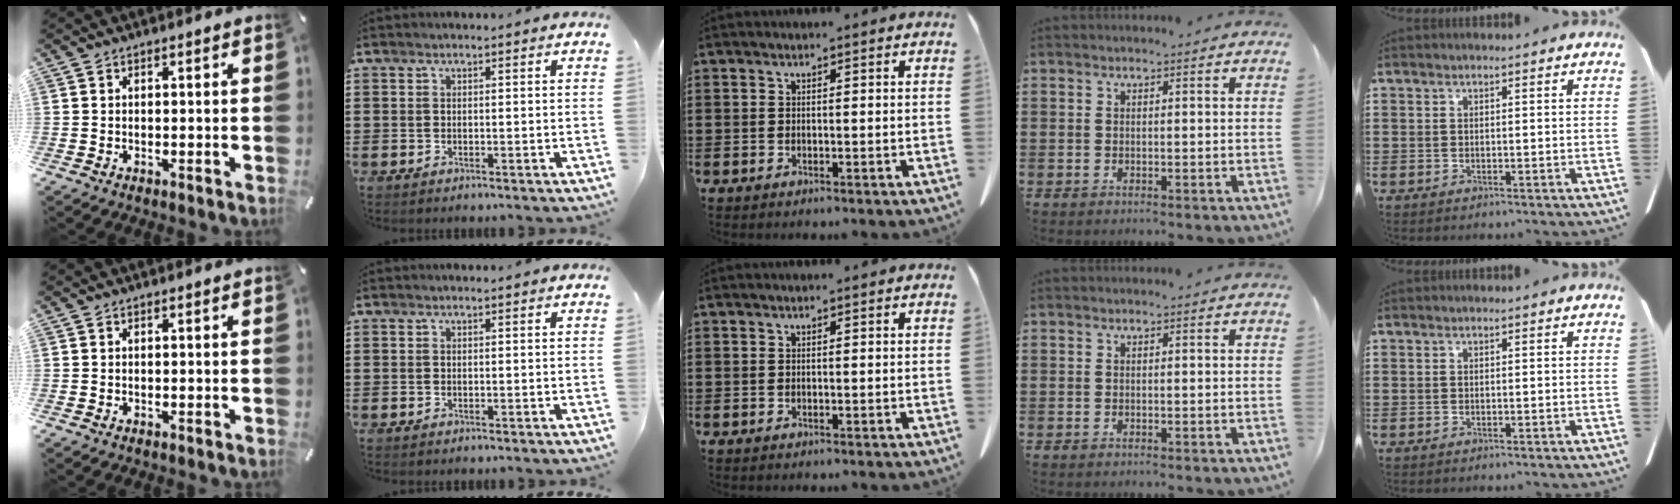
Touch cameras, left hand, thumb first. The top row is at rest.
{}